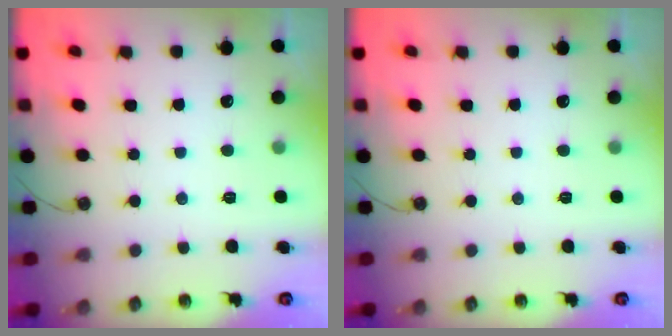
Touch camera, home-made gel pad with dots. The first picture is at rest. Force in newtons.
{"total": 0.0}